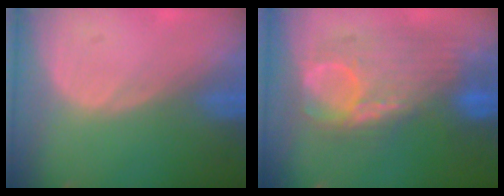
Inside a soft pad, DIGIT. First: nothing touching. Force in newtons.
{"total": 9.6, "press": 9.4, "slide": 2.1}